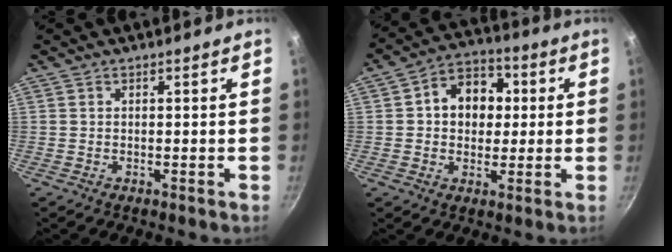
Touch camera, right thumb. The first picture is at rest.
{"total": 11.0, "force": [1.6, 8.6, 6.7], "torque": [-0.058, 0.015, 0.010]}